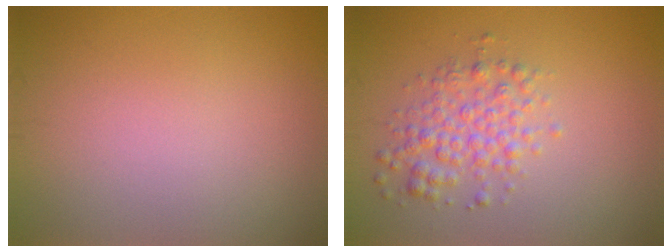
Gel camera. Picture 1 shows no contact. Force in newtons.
{"total": 3.1, "press": 3.1, "slide": 0.1}